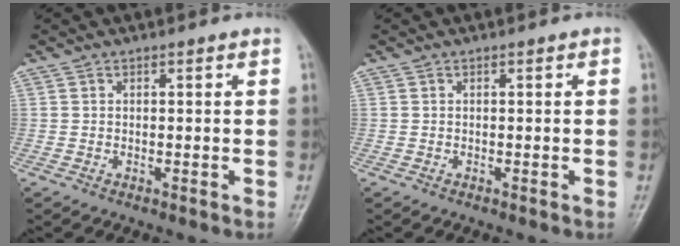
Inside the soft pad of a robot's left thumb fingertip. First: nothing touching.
{"total": 0.0}